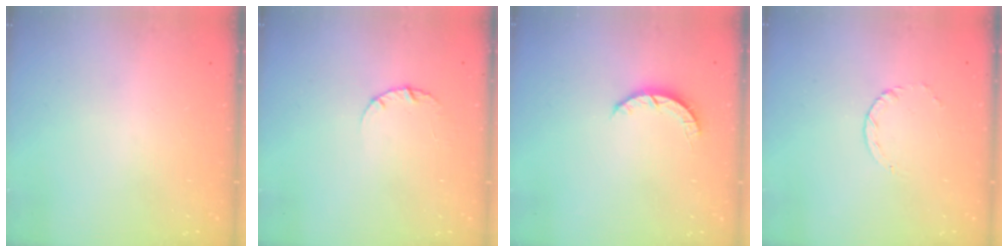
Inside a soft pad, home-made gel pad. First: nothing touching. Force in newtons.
{"total": 2.6, "press": 2.6, "slide": 0.3}
{"total": 2.7, "press": 2.7, "slide": 0.4}
{"total": 2.4, "press": 2.4, "slide": 0.3}